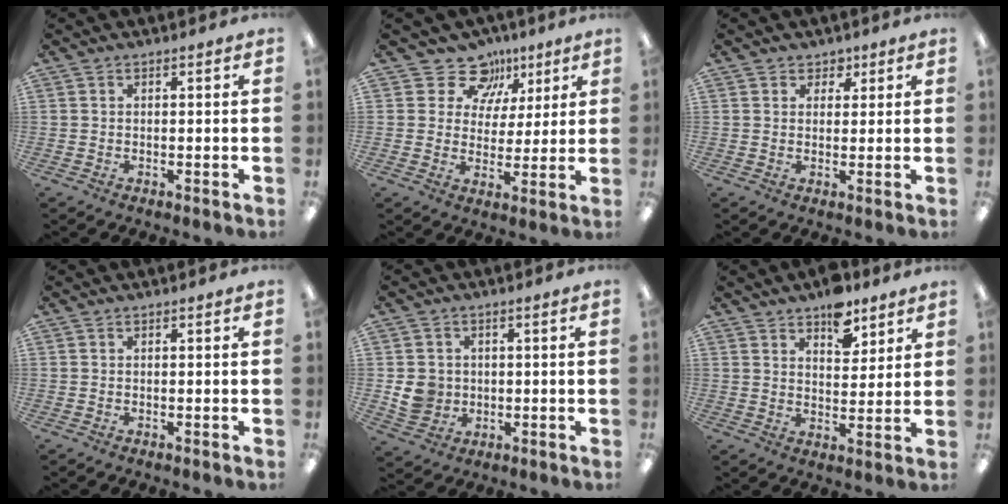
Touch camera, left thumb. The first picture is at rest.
{"total": 11.2, "force": [6.8, 8.5, 2.7], "torque": [-0.050, -0.040, 0.128]}
{"total": 3.0, "force": [1.6, 2.5, 0.1], "torque": [0.006, -0.001, 0.027]}
{"total": 0.0}
{"total": 6.2, "force": [-0.1, 5.8, 2.0], "torque": [-0.035, 0.011, 0.002]}
{"total": 8.4, "force": [6.2, 4.5, 3.5], "torque": [-0.034, -0.035, 0.105]}